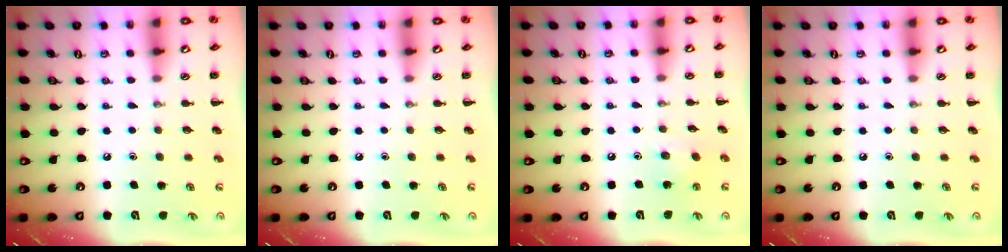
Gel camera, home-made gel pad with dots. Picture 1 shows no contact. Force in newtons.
{"total": 0.0}
{"total": 5.4, "press": 5.3, "slide": 1.1}
{"total": 0.0}